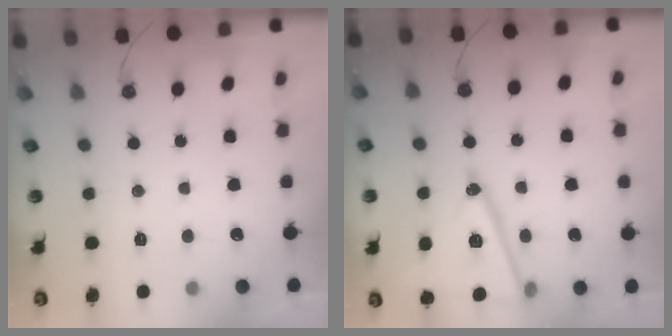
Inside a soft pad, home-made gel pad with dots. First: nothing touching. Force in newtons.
{"total": 17.6, "press": 17.3, "slide": 3.4}